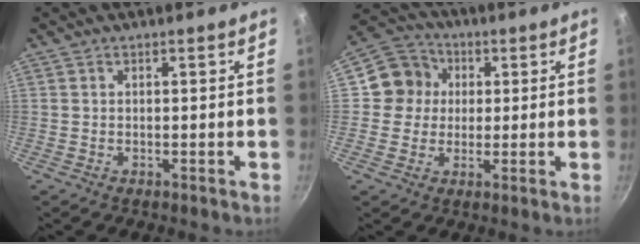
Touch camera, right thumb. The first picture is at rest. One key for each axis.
{"total": 8.5, "fx": 1.3, "fy": 8.0, "fz": 2.6, "tx": -0.006, "ty": 0.015, "tz": 0.003}